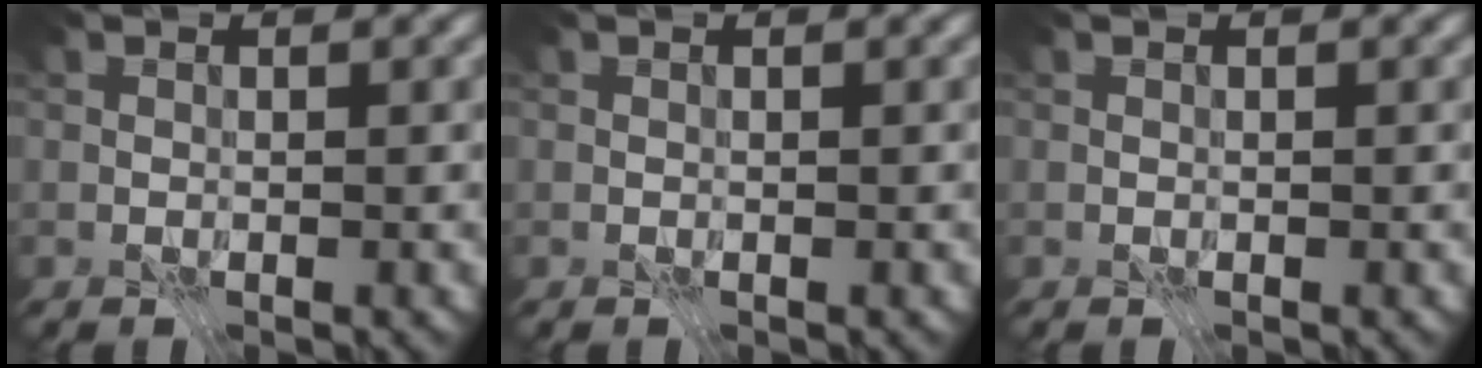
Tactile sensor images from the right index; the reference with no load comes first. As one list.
[{"total": 0.0}, {"total": 0.0}]